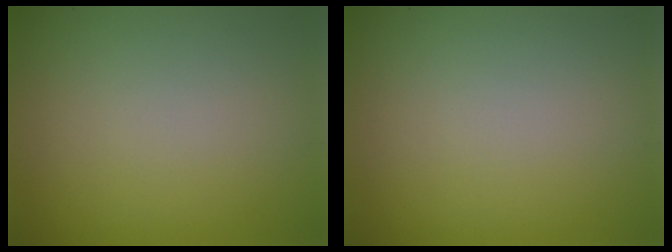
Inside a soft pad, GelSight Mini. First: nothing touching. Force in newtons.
{"total": 0.0}